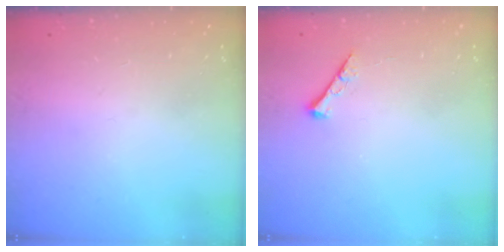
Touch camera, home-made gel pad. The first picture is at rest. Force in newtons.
{"total": 3.9, "press": 3.9, "slide": 0.5}